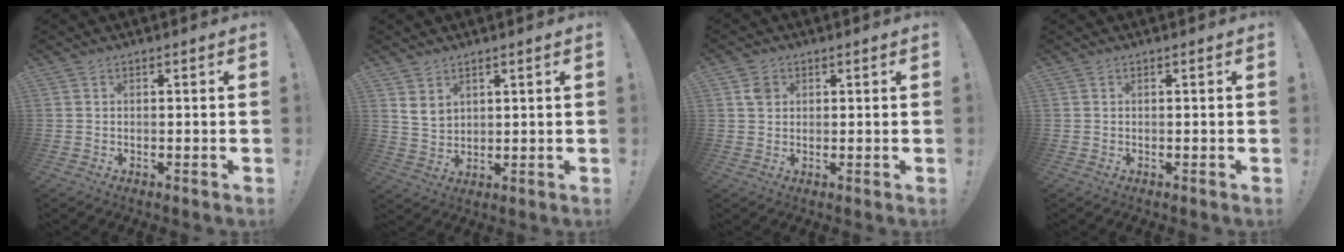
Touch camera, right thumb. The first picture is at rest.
{"total": 5.4, "force": [3.3, 3.5, 2.4], "torque": [-0.035, -0.016, 0.064]}
{"total": 3.0, "force": [1.2, 2.5, 1.1], "torque": [-0.005, -0.003, 0.020]}
{"total": 0.0}